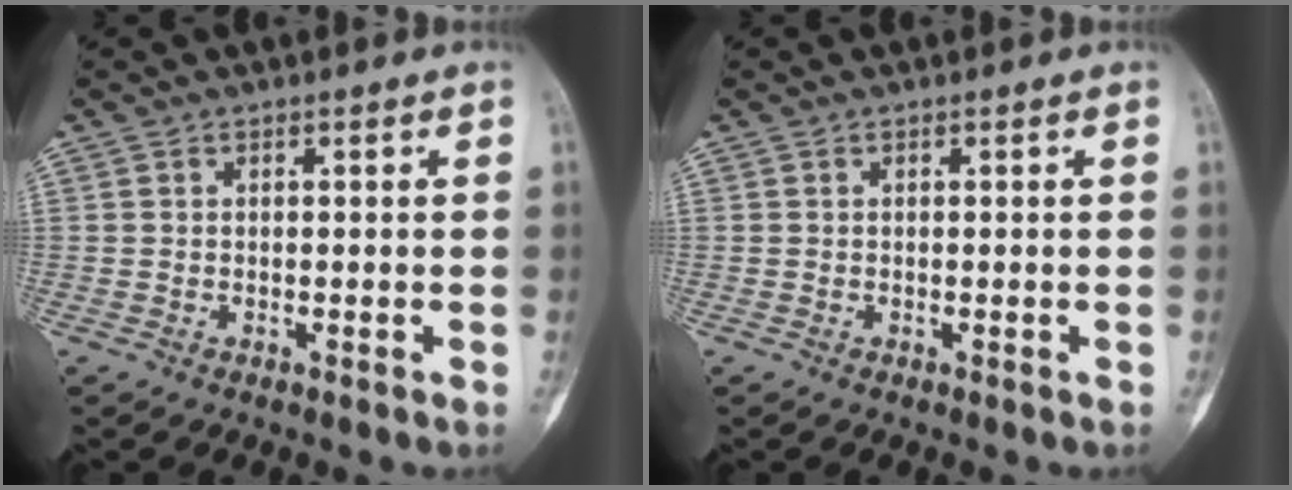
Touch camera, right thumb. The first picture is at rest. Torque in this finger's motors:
{"motor_torque": [0.00, 0.00, 0.00, 0.00, 0.01]}